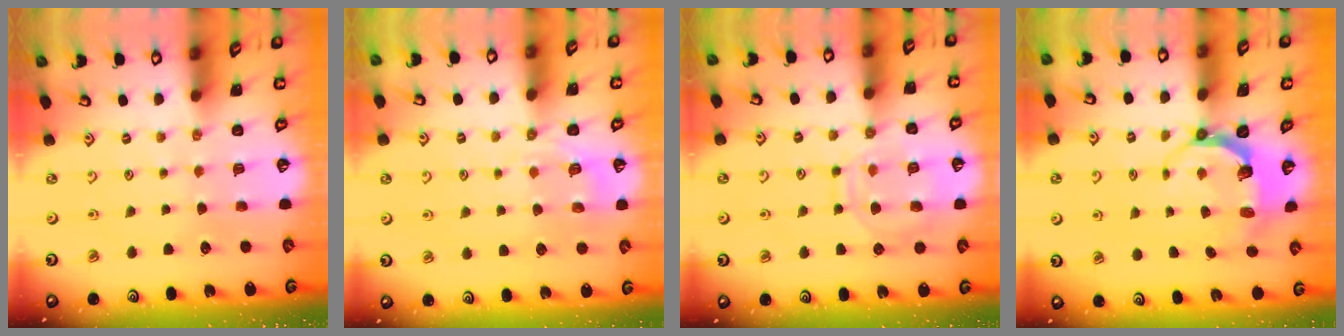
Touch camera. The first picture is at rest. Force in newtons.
{"total": 5.0, "press": 4.6, "slide": 1.9}
{"total": 12.5, "press": 12.5, "slide": 1.2}
{"total": 6.8, "press": 5.6, "slide": 3.9}